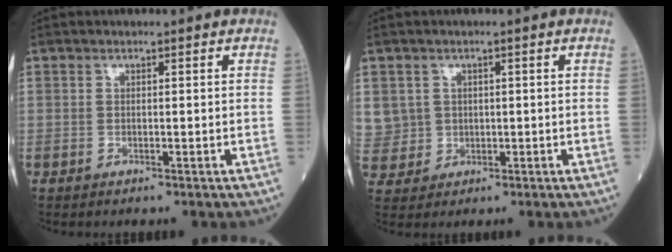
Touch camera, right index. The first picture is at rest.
{"total": 6.0, "force": [1.2, 5.9, 0.5], "torque": [-0.017, 0.018, 0.039]}